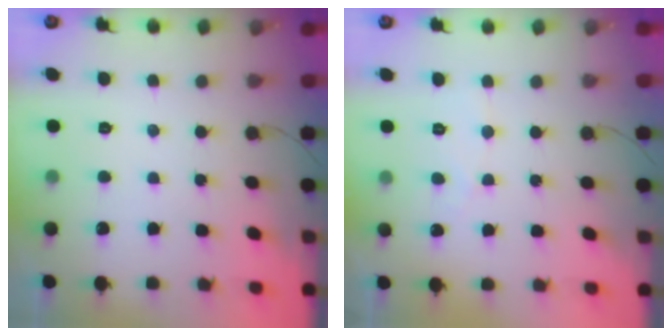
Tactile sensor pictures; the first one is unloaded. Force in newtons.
{"total": 2.8, "press": 2.8, "slide": 0.2}